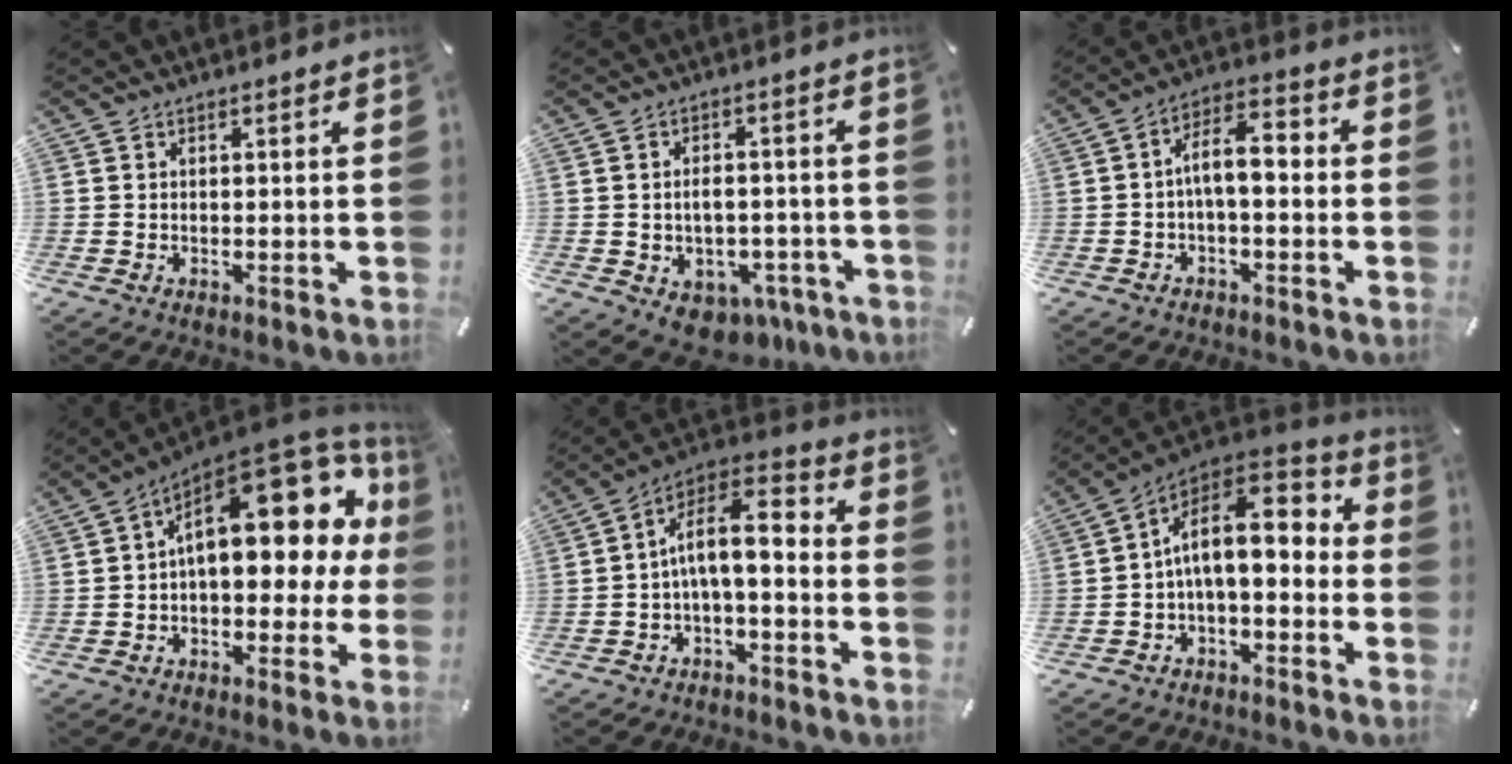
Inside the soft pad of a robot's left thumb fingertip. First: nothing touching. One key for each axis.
{"total": 6.5, "fx": -1.7, "fy": 5.1, "fz": 3.7, "tx": -0.053, "ty": 0.018, "tz": -0.024}
{"total": 8.0, "fx": -0.7, "fy": 3.9, "fz": 7.0, "tx": -0.123, "ty": 0.017, "tz": -0.015}
{"total": 21.2, "fx": 6.7, "fy": 11.2, "fz": 16.8, "tx": -0.216, "ty": -0.045, "tz": 0.120}
{"total": 10.8, "fx": -0.3, "fy": 5.2, "fz": 9.4, "tx": -0.167, "ty": 0.004, "tz": -0.002}
{"total": 14.0, "fx": 1.6, "fy": 8.2, "fz": 11.2, "tx": -0.186, "ty": -0.006, "tz": 0.028}